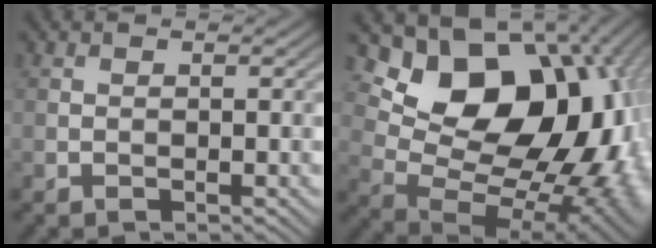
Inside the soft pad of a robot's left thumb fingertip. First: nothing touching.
{"total": 20.1, "force": [5.2, 13.7, 13.8], "torque": [-0.188, 0.002, 0.114]}